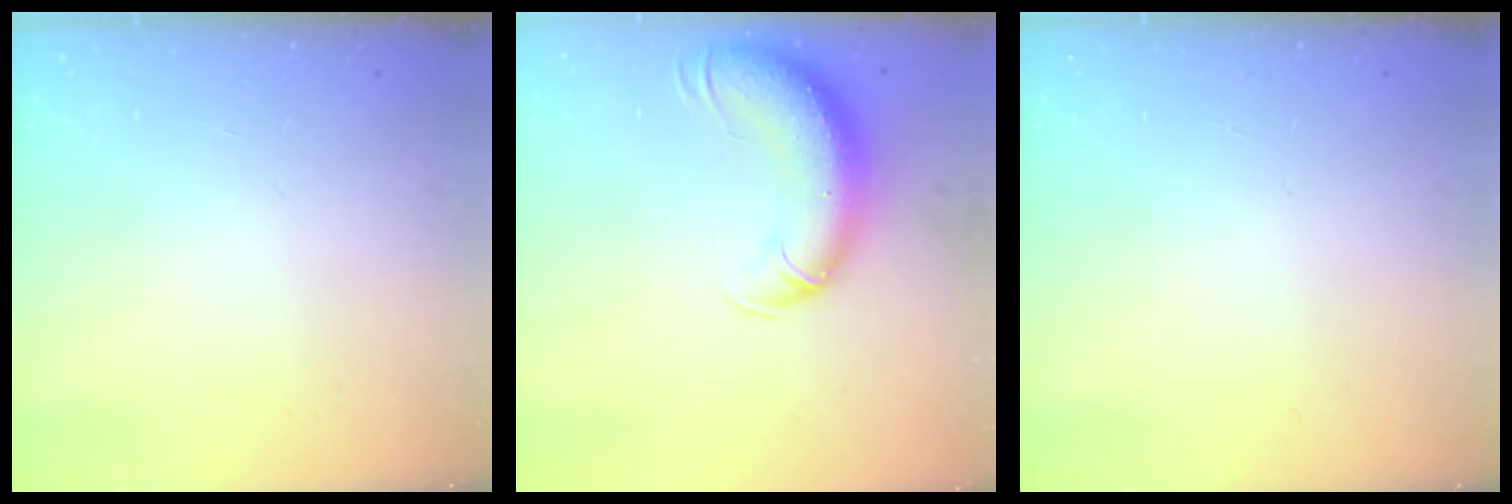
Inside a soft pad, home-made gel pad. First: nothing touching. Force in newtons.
{"total": 12.9, "press": 12.6, "slide": 2.8}
{"total": 0.0}